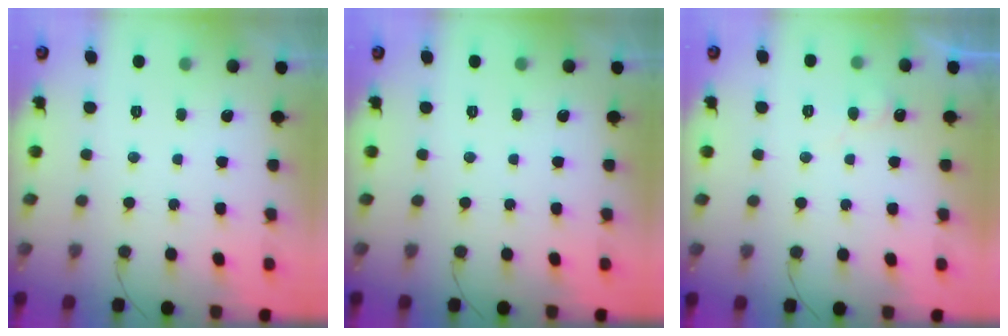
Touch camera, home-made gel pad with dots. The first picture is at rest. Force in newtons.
{"total": 0.0}
{"total": 5.5, "press": 5.5, "slide": 0.6}